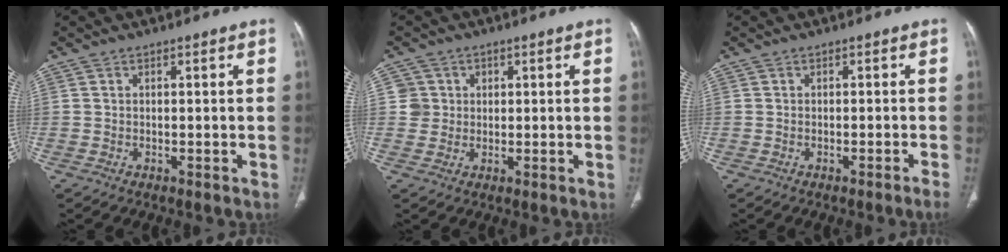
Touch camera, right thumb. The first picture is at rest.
{"total": 3.8, "force": [0.8, 3.7, 0.0], "torque": [0.031, 0.002, 0.012]}
{"total": 1.9, "force": [-1.3, -0.6, 1.1], "torque": [-0.024, 0.009, -0.016]}